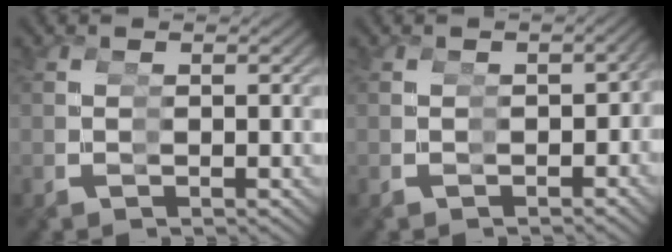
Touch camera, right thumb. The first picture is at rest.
{"total": 1.8, "force": [-0.8, 1.3, 1.0], "torque": [-0.010, -0.006, -0.008]}